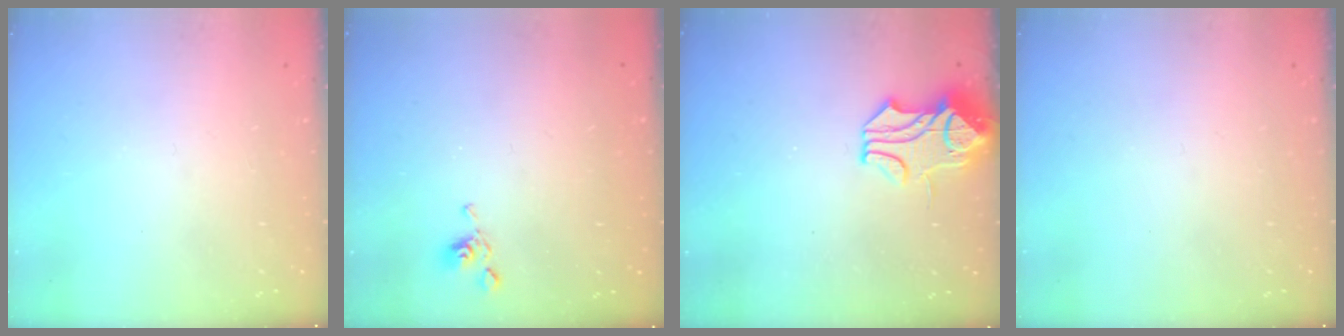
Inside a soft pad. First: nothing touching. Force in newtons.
{"total": 6.2, "press": 6.2, "slide": 0.2}
{"total": 1.6, "press": 0.8, "slide": 1.4}
{"total": 0.0}